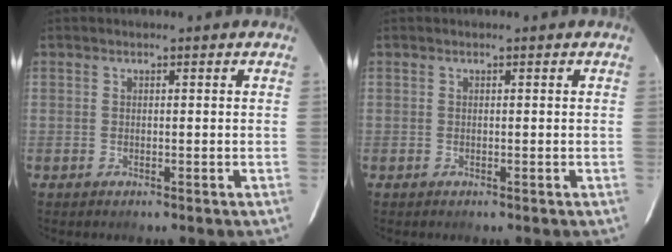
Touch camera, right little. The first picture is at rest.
{"total": 0.0}